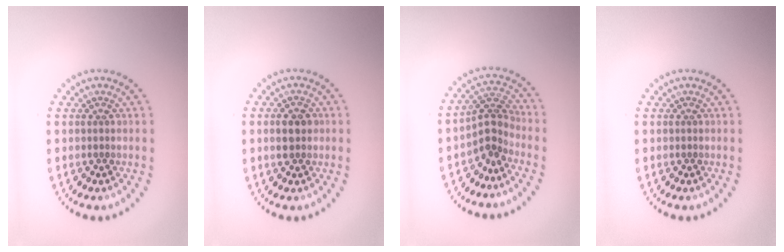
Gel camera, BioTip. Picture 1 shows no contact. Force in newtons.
{"total": 2.5, "press": 2.5, "slide": 0.2}
{"total": 2.6, "press": 1.8, "slide": 1.9}
{"total": 0.0}